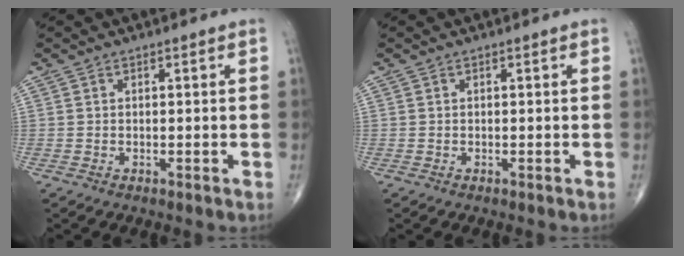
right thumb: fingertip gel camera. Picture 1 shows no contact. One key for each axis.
{"total": 0.0}